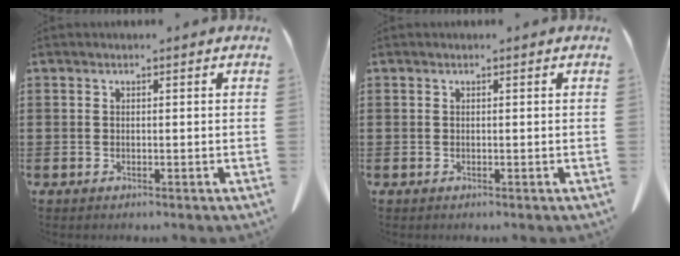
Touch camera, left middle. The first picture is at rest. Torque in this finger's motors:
{"motor_torque": [-0.05, 0.05, 0.00, 0.00]}